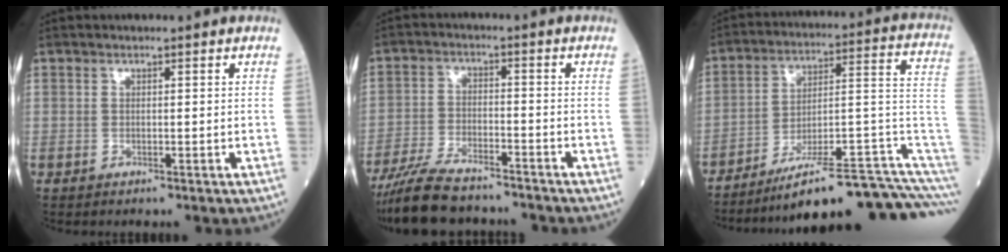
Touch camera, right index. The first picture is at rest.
{"total": 11.3, "force": [-9.9, 2.2, 4.9], "torque": [-0.093, -0.018, -0.168]}
{"total": 21.3, "force": [-16.1, -0.3, 14.0], "torque": [-0.117, 0.046, -0.242]}